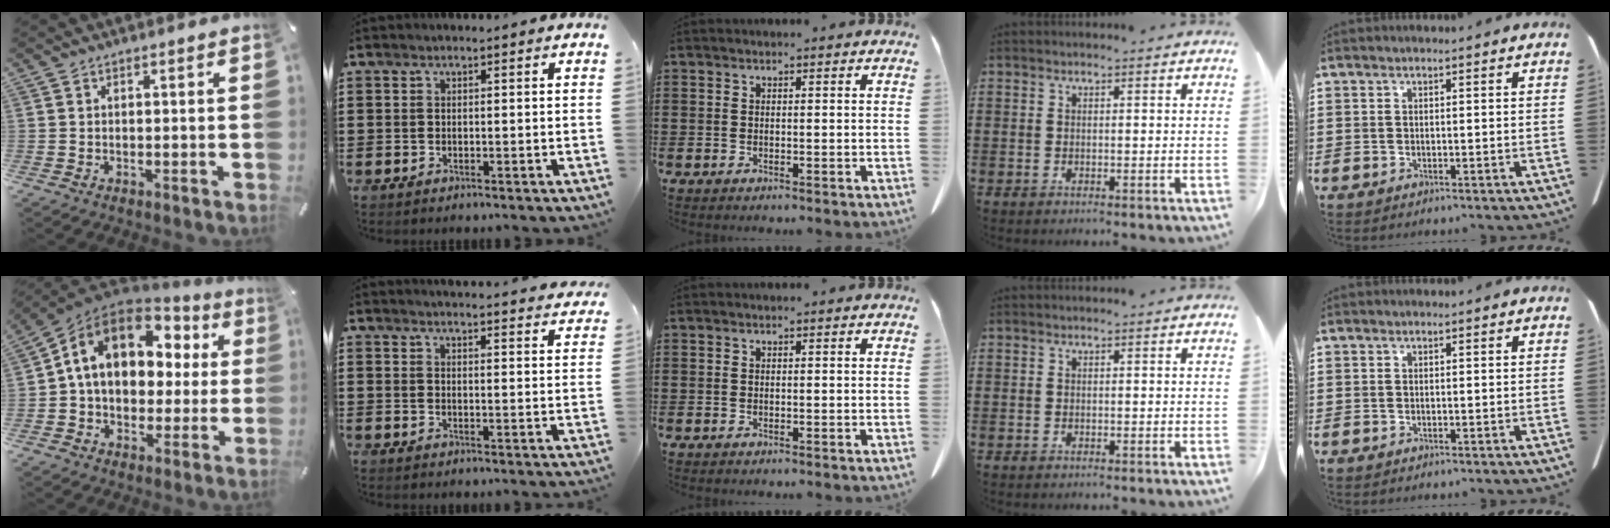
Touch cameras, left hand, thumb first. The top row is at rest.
{"thumb": {"total": 13.6, "force": [4.3, 10.3, 7.8], "torque": [-0.143, -0.013, 0.084]}, "index": {"total": 3.3, "force": [3.3, -0.6, 0.1], "torque": [-0.007, -0.025, 0.057]}}